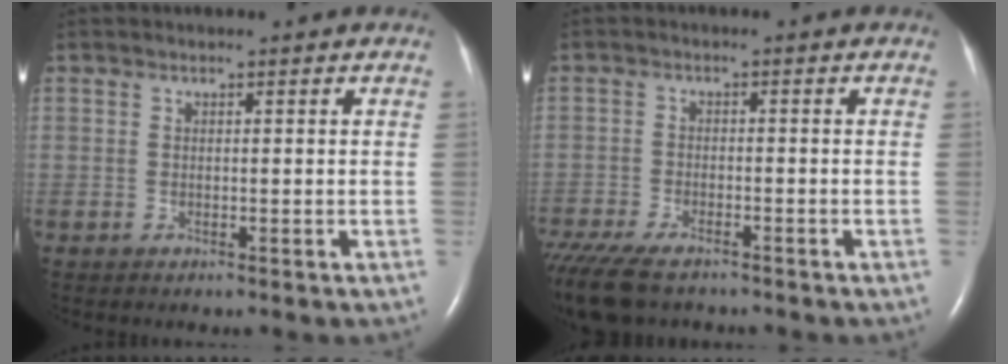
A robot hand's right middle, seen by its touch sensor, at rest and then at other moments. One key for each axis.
{"total": 11.7, "fx": -9.1, "fy": 3.8, "fz": 6.2, "tx": -0.134, "ty": -0.024, "tz": -0.147}